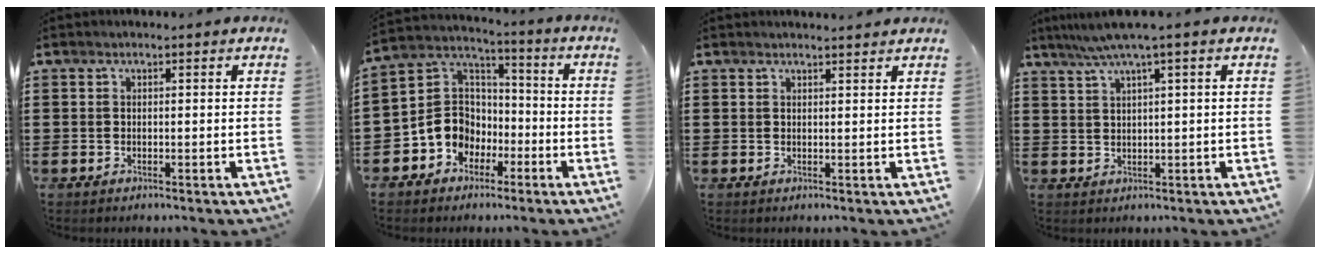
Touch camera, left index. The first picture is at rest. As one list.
[{"total": 7.9, "force": [-2.9, 7.2, 1.8], "torque": [-0.076, 0.010, -0.062]}, {"total": 1.2, "force": [1.2, 0.0, 0.1], "torque": [-0.006, -0.002, 0.023]}, {"total": 3.9, "force": [2.1, -0.4, 3.3], "torque": [-0.066, 0.000, 0.035]}]